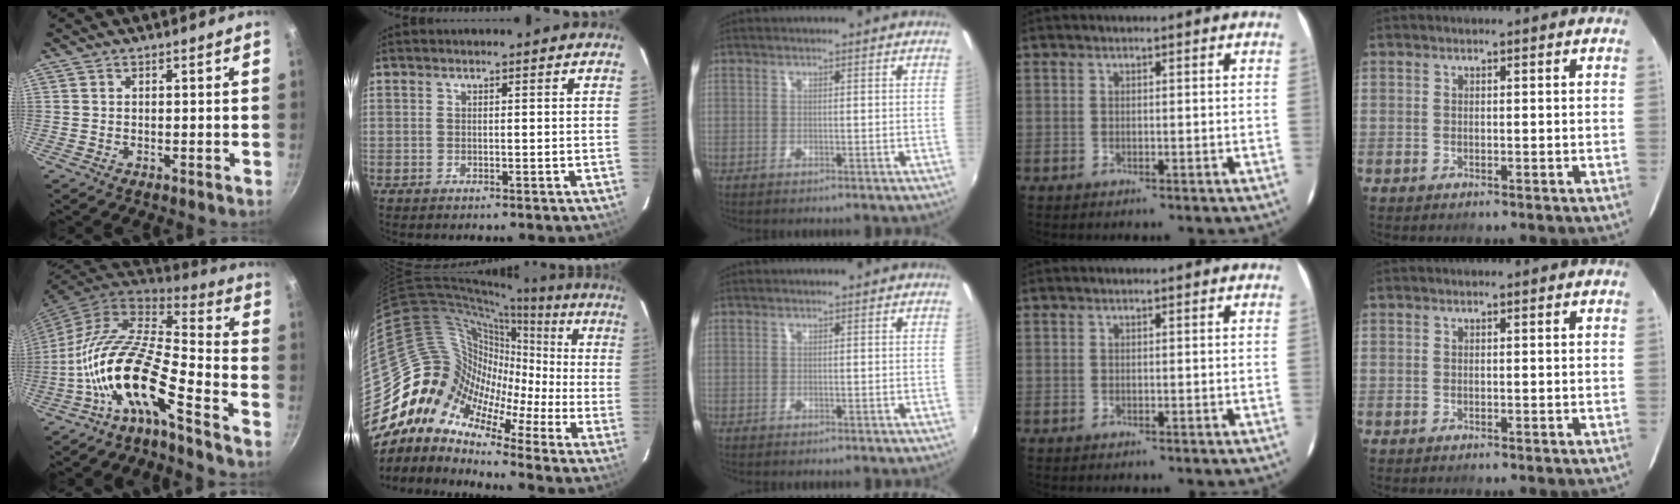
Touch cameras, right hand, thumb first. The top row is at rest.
{"thumb": {"total": 16.6, "force": [-7.8, 5.2, 13.7], "torque": [-0.253, 0.067, -0.168]}, "index": {"total": 10.7, "force": [-4.8, 8.6, 4.4], "torque": [-0.062, 0.020, -0.121]}}